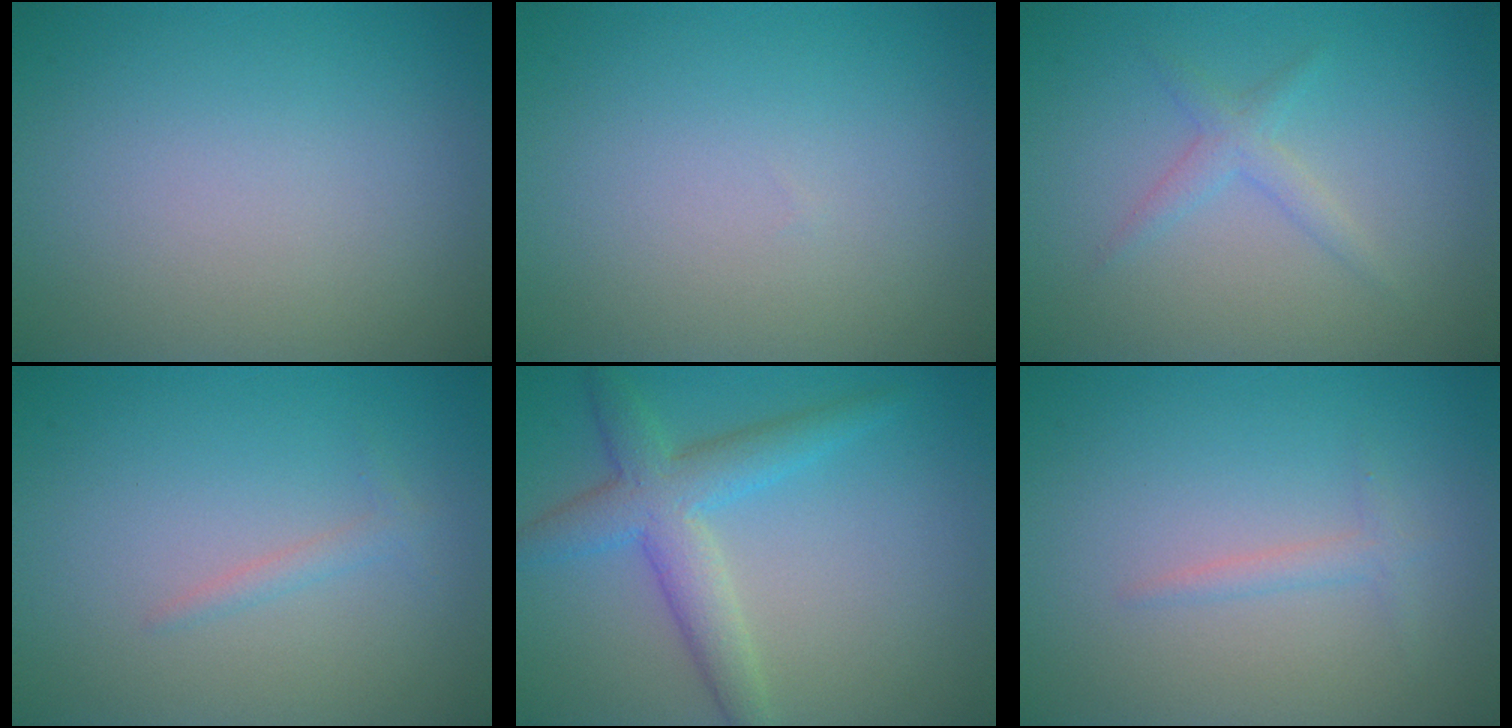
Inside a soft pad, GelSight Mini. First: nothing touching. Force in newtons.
{"total": 0.0}
{"total": 1.6, "press": 1.6, "slide": 0.1}
{"total": 1.0, "press": 1.0, "slide": 0.1}
{"total": 4.6, "press": 4.6, "slide": 0.1}
{"total": 1.1, "press": 1.1, "slide": 0.0}